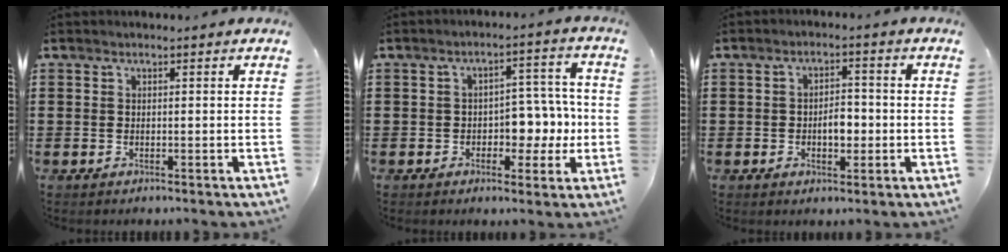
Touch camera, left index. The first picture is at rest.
{"total": 5.7, "force": [-1.1, 4.1, 3.8], "torque": [-0.063, 0.007, -0.026]}
{"total": 3.8, "force": [-0.7, 2.0, 3.2], "torque": [-0.046, -0.001, -0.021]}